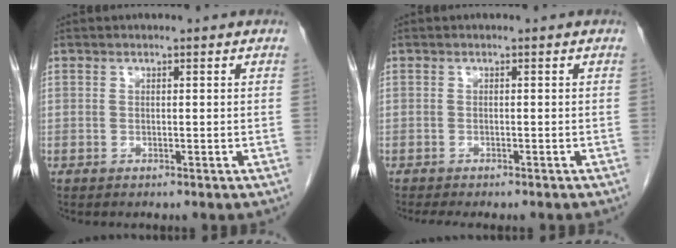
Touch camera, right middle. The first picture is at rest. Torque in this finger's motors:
{"motor_torque": [0.40, -0.26, 0.02, 0.03]}